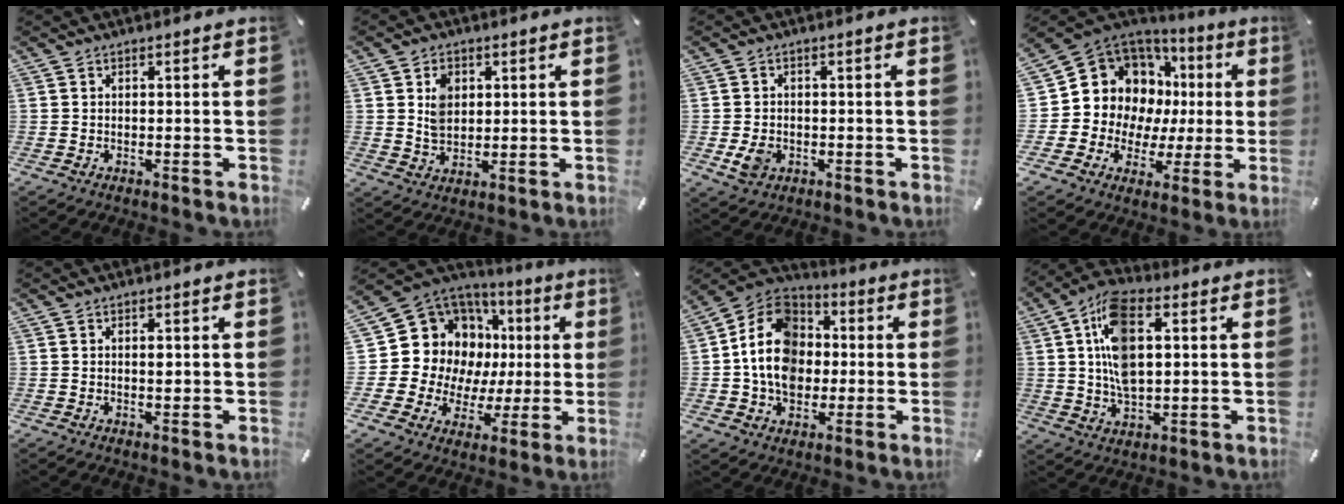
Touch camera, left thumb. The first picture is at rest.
{"total": 5.8, "force": [1.5, 4.7, 3.1], "torque": [-0.055, 0.002, 0.026]}
{"total": 4.3, "force": [-1.0, 3.5, 2.3], "torque": [-0.049, -0.004, -0.020]}
{"total": 12.3, "force": [4.3, 11.0, 3.5], "torque": [-0.071, -0.060, 0.099]}
{"total": 1.2, "force": [0.2, 0.6, 1.1], "torque": [-0.023, 0.002, 0.003]}
{"total": 14.5, "force": [4.7, 12.8, 4.7], "torque": [-0.087, -0.057, 0.116]}
{"total": 15.2, "force": [-0.9, 12.9, 8.1], "torque": [-0.181, 0.019, -0.016]}
{"total": 13.6, "force": [2.9, 7.7, 10.9], "torque": [-0.211, 0.000, 0.049]}